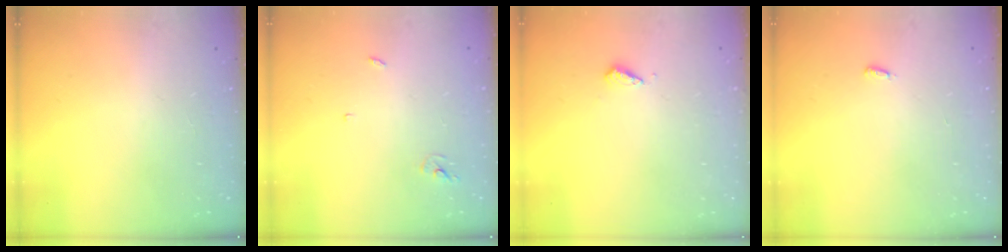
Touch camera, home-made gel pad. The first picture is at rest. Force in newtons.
{"total": 2.4, "press": 2.4, "slide": 0.2}
{"total": 2.8, "press": 2.8, "slide": 0.7}
{"total": 2.9, "press": 2.8, "slide": 0.9}